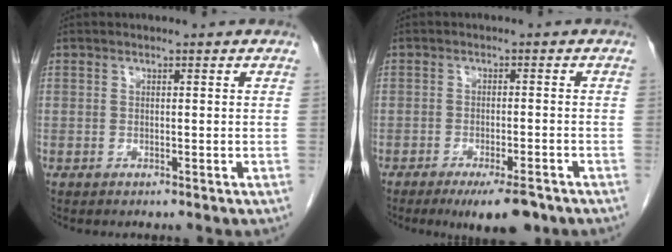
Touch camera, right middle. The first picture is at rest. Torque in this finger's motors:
{"motor_torque": [0.17, -0.13, 0.09, 0.04]}